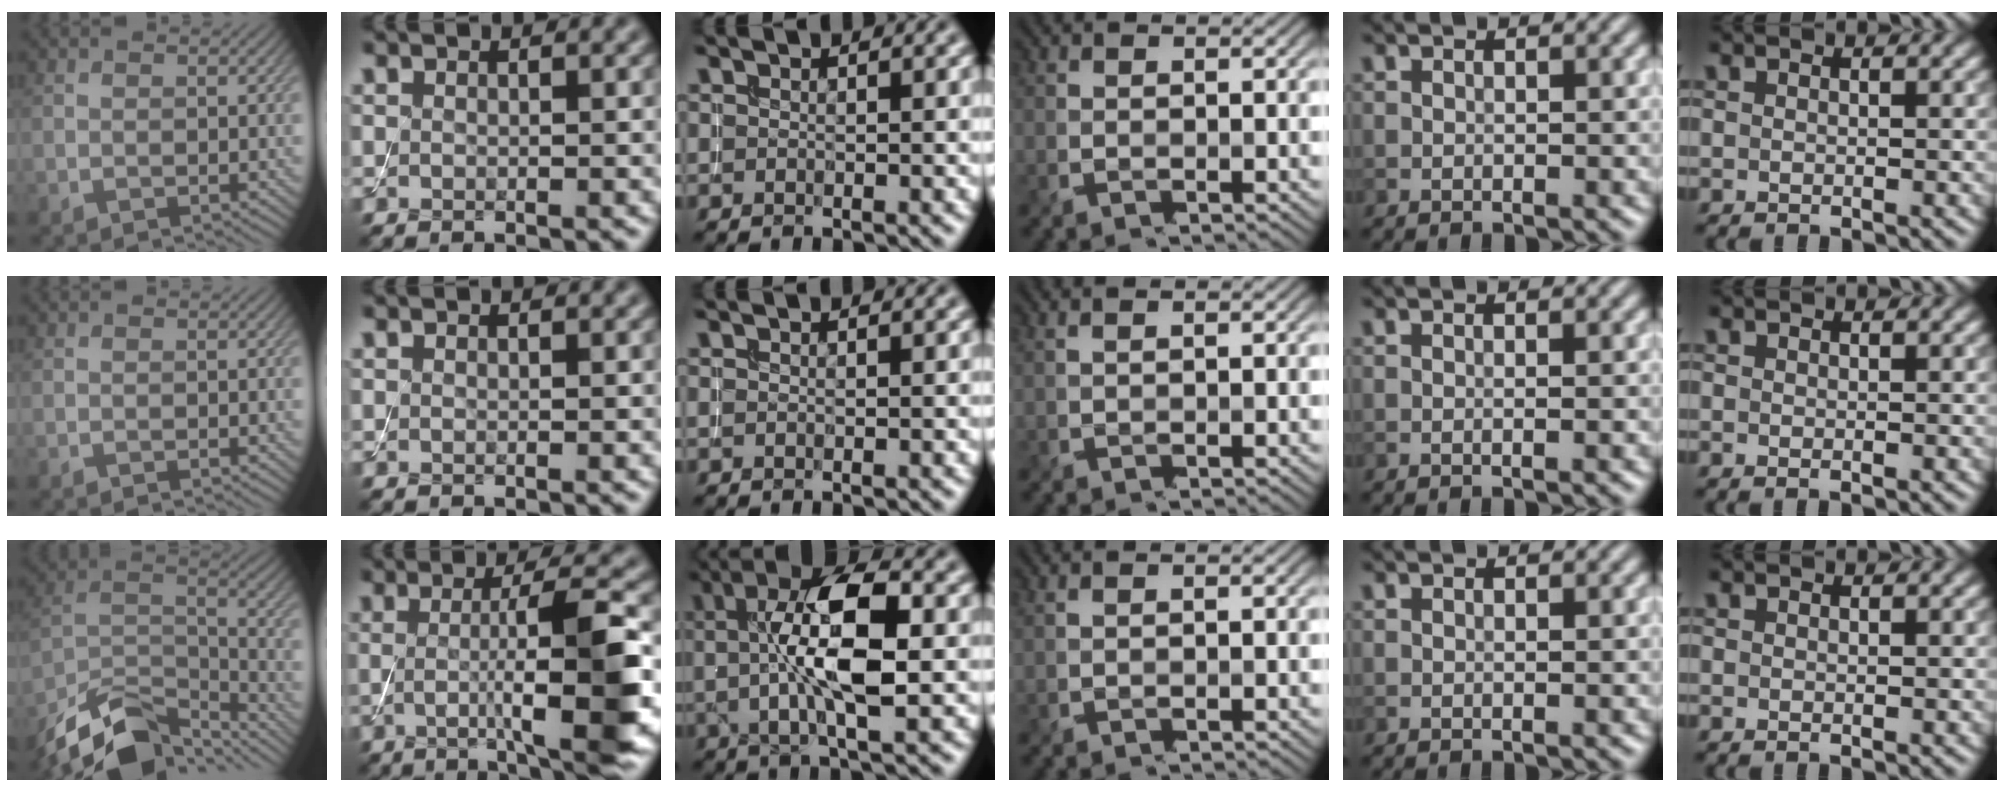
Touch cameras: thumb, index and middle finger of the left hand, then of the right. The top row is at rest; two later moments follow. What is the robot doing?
{"motion": "assemble", "object": "toy tower of hanoi"}